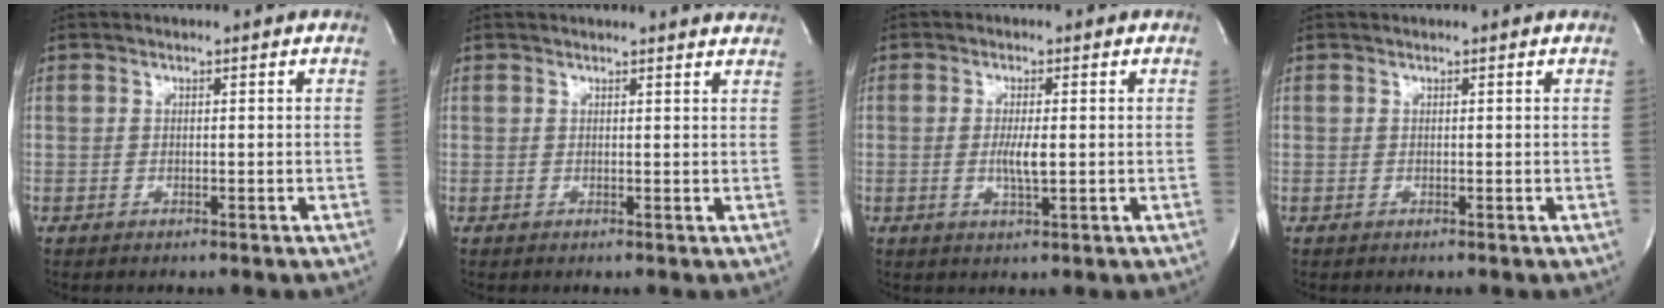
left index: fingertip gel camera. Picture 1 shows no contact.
{"total": 8.6, "force": [8.4, 0.6, 1.7], "torque": [-0.009, -0.004, 0.072]}
{"total": 3.0, "force": [-0.3, 0.3, 2.9], "torque": [-0.062, -0.010, -0.005]}
{"total": 1.2, "force": [1.2, 0.0, 0.2], "torque": [-0.009, 0.005, 0.012]}